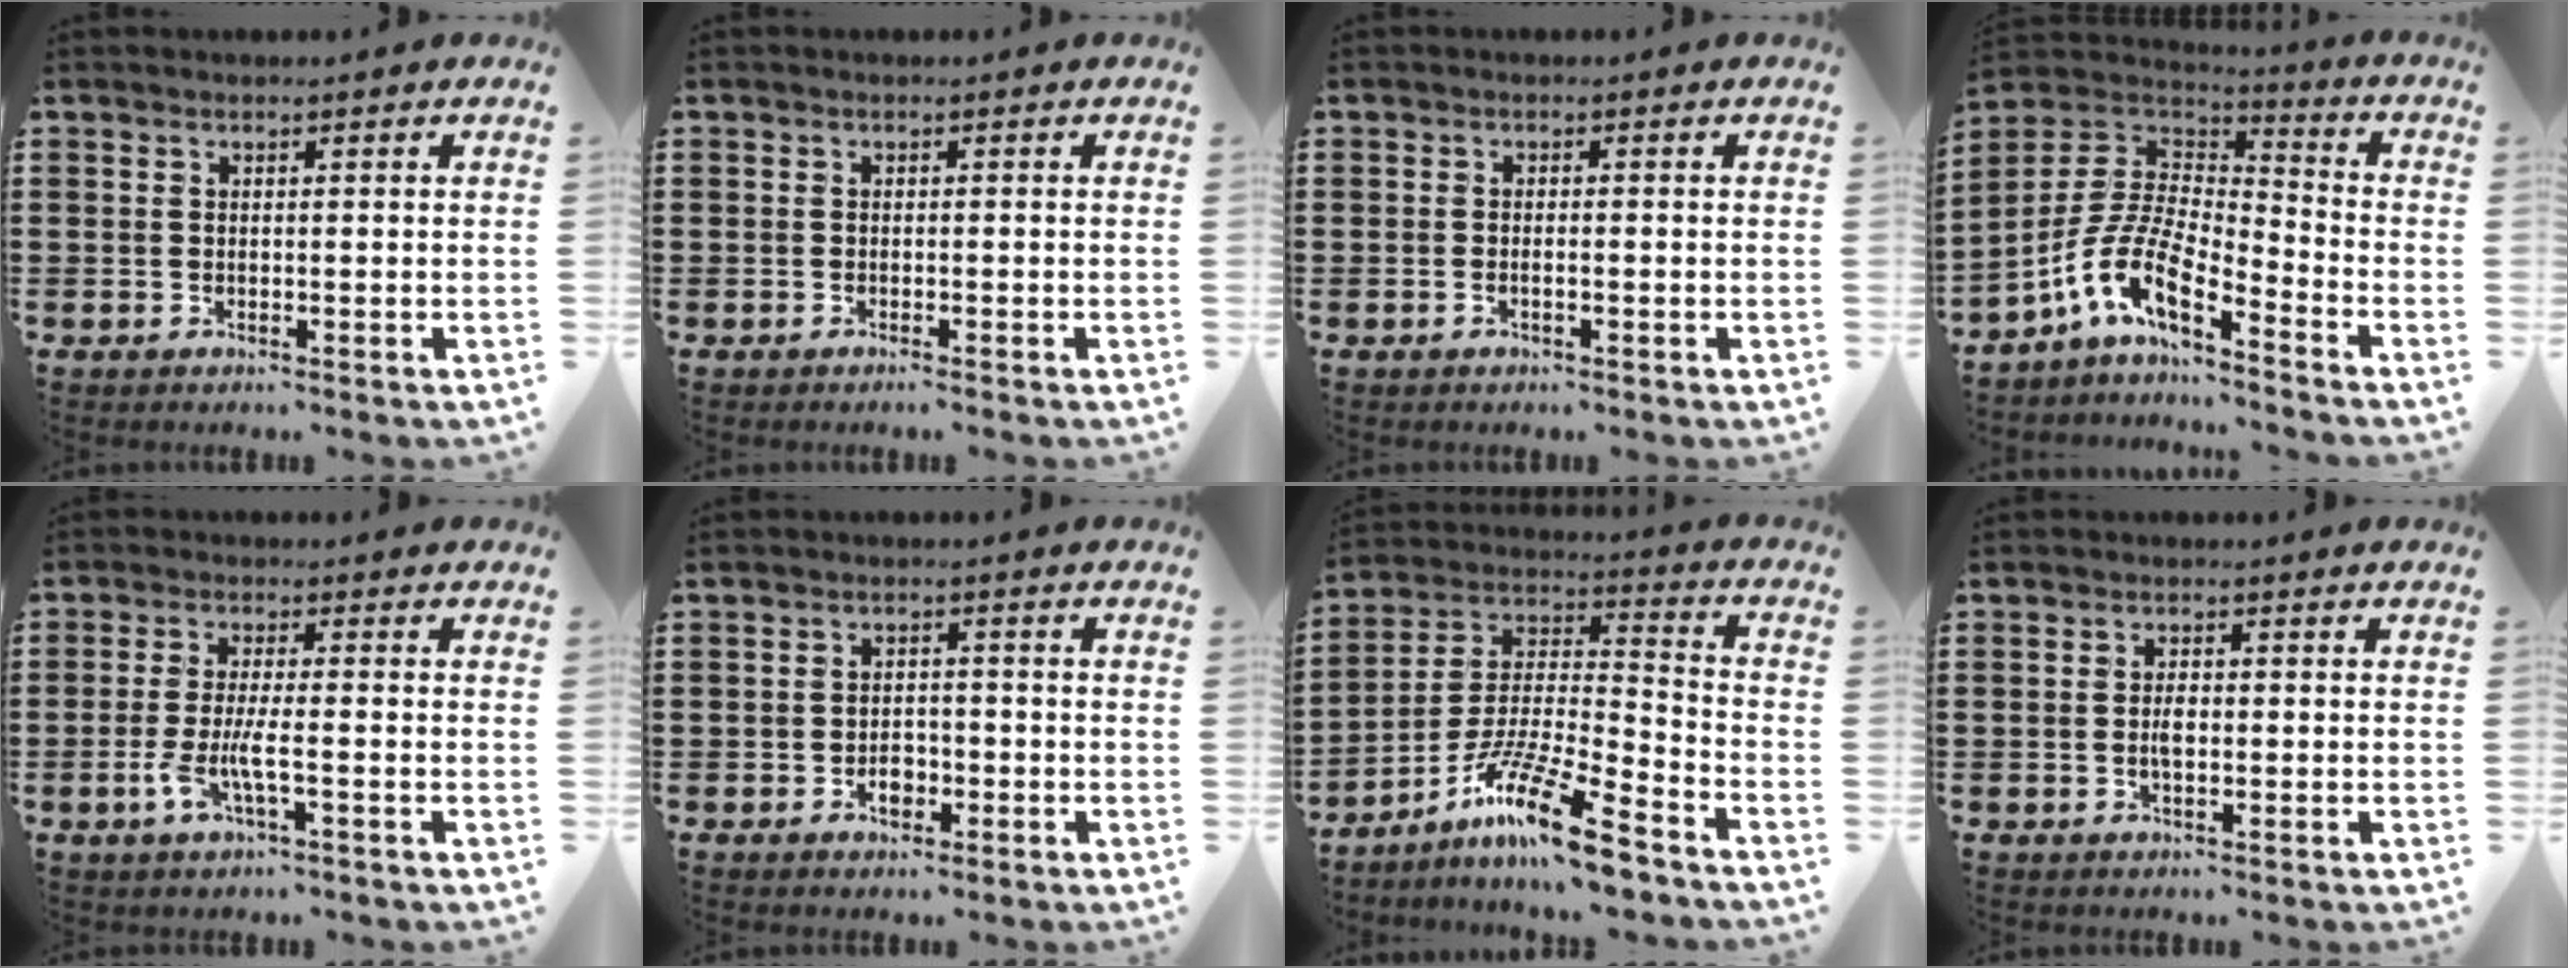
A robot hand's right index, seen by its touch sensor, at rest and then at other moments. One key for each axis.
{"total": 0.6, "fx": -0.5, "fy": 0.0, "fz": 0.2, "tx": -0.005, "ty": -0.002, "tz": -0.011}
{"total": 0.8, "fx": -0.4, "fy": 0.2, "fz": 0.6, "tx": -0.013, "ty": -0.005, "tz": -0.007}
{"total": 9.7, "fx": -6.1, "fy": 3.4, "fz": 6.8, "tx": -0.169, "ty": -0.014, "tz": -0.127}
{"total": 4.9, "fx": -1.8, "fy": 0.8, "fz": 4.5, "tx": -0.103, "ty": -0.012, "tz": -0.040}
{"total": 2.7, "fx": -1.1, "fy": 1.6, "fz": 1.8, "tx": -0.028, "ty": -0.006, "tz": -0.021}
{"total": 13.5, "fx": -10.3, "fy": 1.2, "fz": 8.6, "tx": -0.162, "ty": 0.021, "tz": -0.195}
{"total": 2.4, "fx": -0.2, "fy": 1.0, "fz": 2.2, "tx": -0.048, "ty": -0.003, "tz": -0.006}